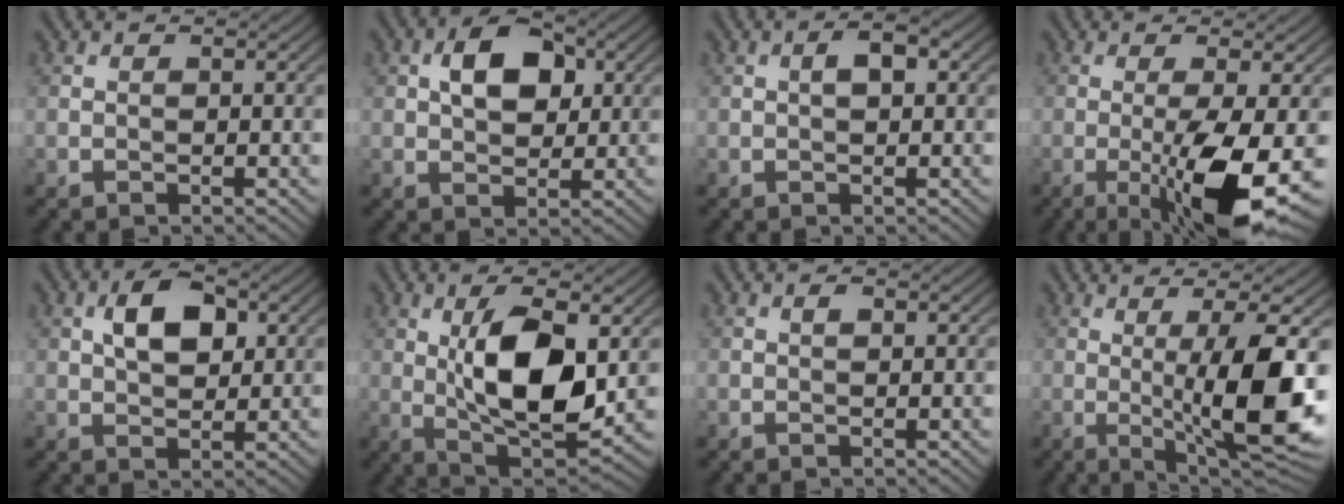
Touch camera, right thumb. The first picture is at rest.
{"total": 6.1, "force": [1.6, 3.9, 4.4], "torque": [-0.074, 0.007, 0.022]}
{"total": 2.5, "force": [0.5, 1.1, 2.2], "torque": [-0.035, 0.006, 0.005]}
{"total": 10.8, "force": [-3.4, 2.1, 10.1], "torque": [-0.158, -0.004, -0.050]}
{"total": 5.7, "force": [1.6, 3.3, 4.4], "torque": [-0.079, 0.005, 0.024]}
{"total": 11.8, "force": [1.1, 5.0, 10.6], "torque": [-0.187, -0.007, 0.026]}
{"total": 0.7, "force": [0.2, 0.4, 0.6], "torque": [-0.009, 0.002, 0.001]}
{"total": 13.1, "force": [-0.4, 2.5, 12.8], "torque": [-0.187, 0.007, -0.002]}